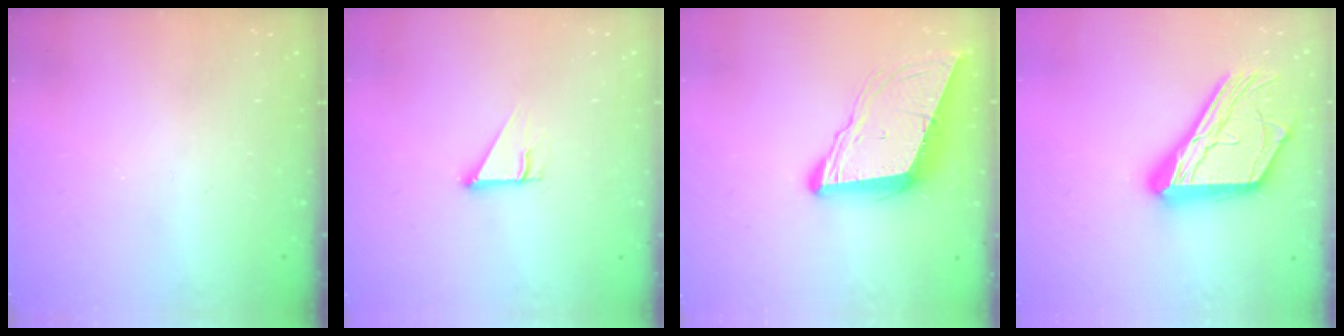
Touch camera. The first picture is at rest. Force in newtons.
{"total": 2.5, "press": 2.5, "slide": 0.2}
{"total": 10.5, "press": 9.9, "slide": 3.6}
{"total": 23.5, "press": 23.4, "slide": 2.1}